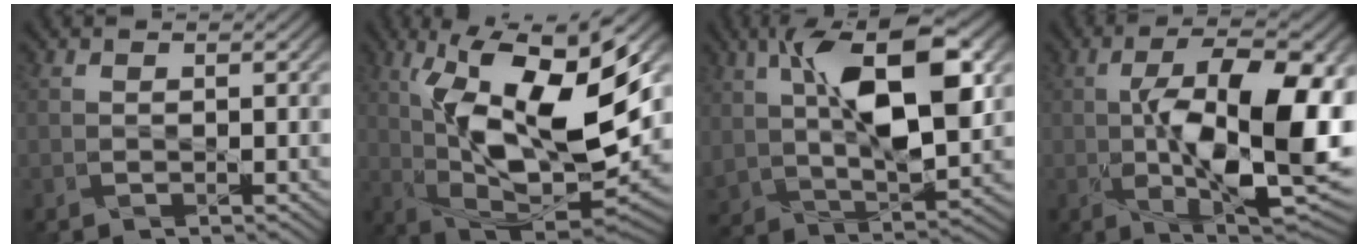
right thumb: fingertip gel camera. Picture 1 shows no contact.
{"total": 14.9, "force": [3.4, 6.3, 13.1], "torque": [-0.242, -0.008, 0.068]}
{"total": 11.9, "force": [3.6, 5.6, 9.8], "torque": [-0.181, 0.000, 0.072]}
{"total": 15.5, "force": [-0.9, 7.0, 13.8], "torque": [-0.216, -0.010, -0.005]}